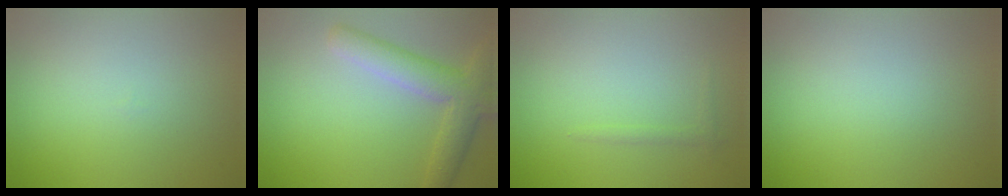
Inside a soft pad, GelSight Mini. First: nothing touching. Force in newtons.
{"total": 4.5, "press": 4.5, "slide": 0.3}
{"total": 0.6, "press": 0.6, "slide": 0.1}
{"total": 0.0}